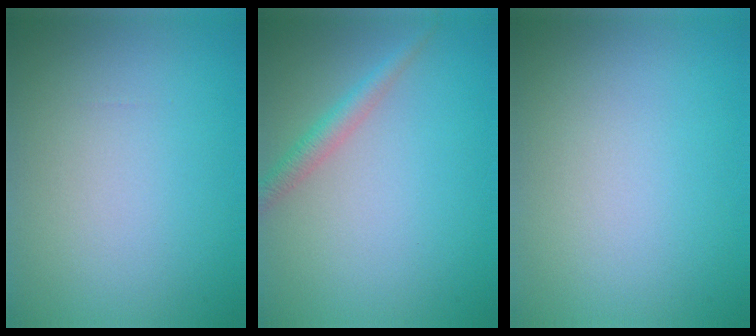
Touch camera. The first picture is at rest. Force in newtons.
{"total": 2.0, "press": 2.0, "slide": 0.0}
{"total": 0.0}